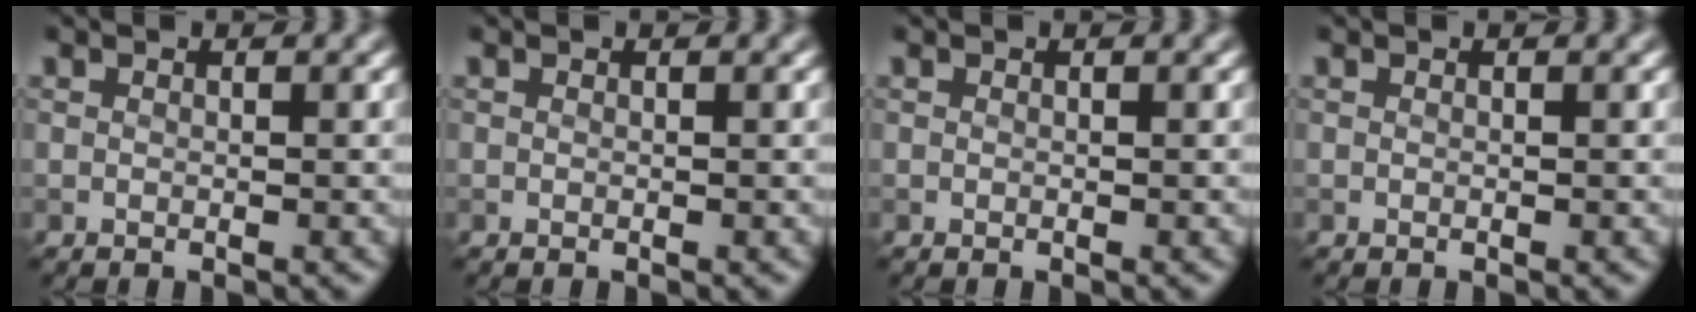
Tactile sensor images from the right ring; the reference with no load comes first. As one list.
[{"total": 0.0}, {"total": 0.0}, {"total": 0.0}]